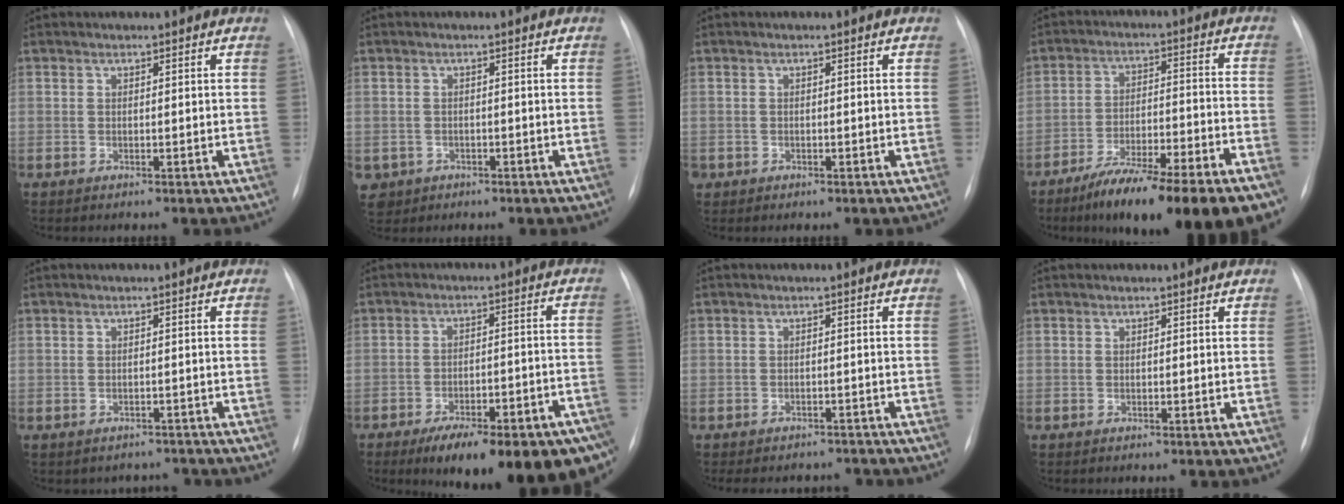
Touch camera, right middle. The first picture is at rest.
{"total": 5.3, "force": [-2.3, 4.7, 0.7], "torque": [-0.019, 0.006, -0.032]}
{"total": 0.7, "force": [-0.3, 0.7, 0.1], "torque": [-0.001, 0.005, -0.002]}
{"total": 21.2, "force": [-15.4, 2.5, 14.4], "torque": [-0.167, -0.002, -0.240]}
{"total": 3.3, "force": [-2.8, 1.7, -0.4], "torque": [0.006, 0.017, -0.035]}
{"total": 21.0, "force": [-14.0, 5.7, 14.5], "torque": [-0.138, 0.018, -0.188]}
{"total": 9.3, "force": [-8.3, 3.6, 2.1], "torque": [-0.031, 0.009, -0.096]}
{"total": 0.0}